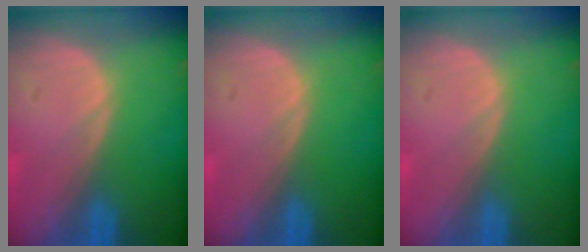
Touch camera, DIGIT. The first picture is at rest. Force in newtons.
{"total": 0.0}
{"total": 0.0}